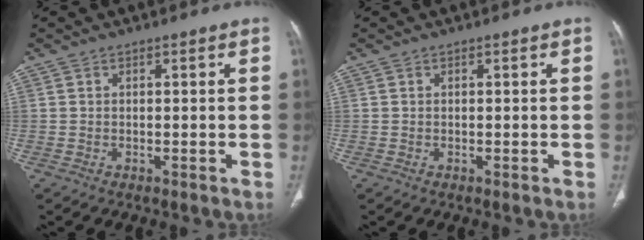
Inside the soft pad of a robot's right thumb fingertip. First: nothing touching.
{"total": 0.0}